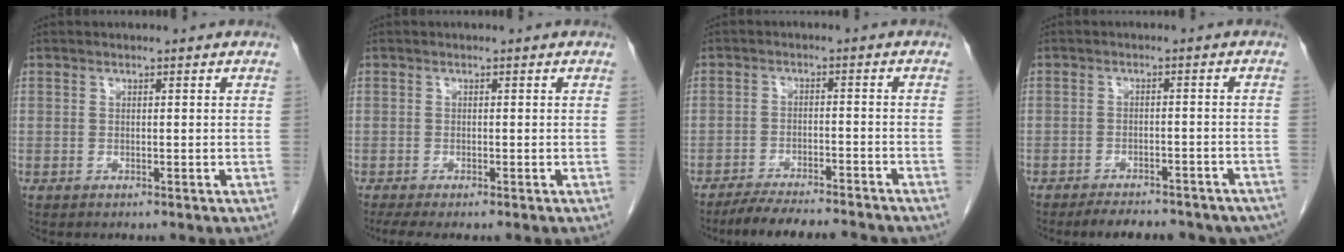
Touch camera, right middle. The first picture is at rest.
{"total": 3.2, "force": [-2.5, 0.4, 2.0], "torque": [-0.033, -0.010, -0.040]}
{"total": 12.1, "force": [-10.9, 1.5, 4.9], "torque": [-0.069, -0.005, -0.153]}
{"total": 14.2, "force": [-12.0, 4.9, 5.8], "torque": [-0.081, 0.006, -0.138]}